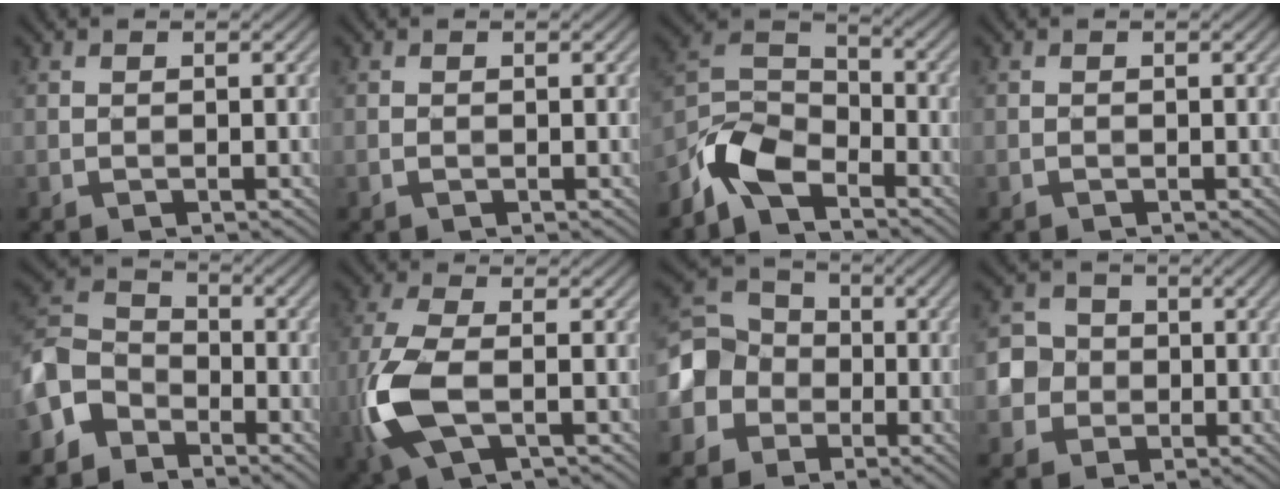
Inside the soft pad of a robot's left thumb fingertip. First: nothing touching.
{"total": 0.5, "force": [-0.1, 0.2, 0.5], "torque": [-0.010, 0.001, -0.001]}
{"total": 7.6, "force": [-5.6, 3.3, 4.0], "torque": [-0.085, 0.000, -0.131]}
{"total": 0.0}
{"total": 7.1, "force": [-4.9, 4.4, 2.6], "torque": [-0.061, 0.005, -0.128]}
{"total": 9.2, "force": [-2.0, 4.2, 7.9], "torque": [-0.206, -0.006, -0.043]}
{"total": 7.4, "force": [-1.8, 6.8, 2.5], "torque": [-0.068, -0.003, -0.067]}
{"total": 4.3, "force": [-0.5, 4.1, 1.0], "torque": [-0.020, 0.003, -0.024]}